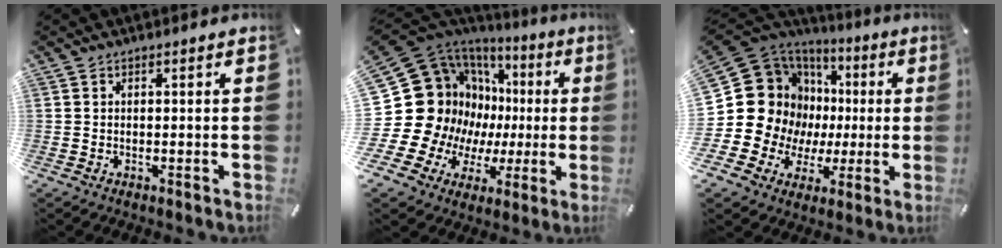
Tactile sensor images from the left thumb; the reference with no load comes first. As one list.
[{"total": 22.1, "force": [4.6, 18.0, 12.0], "torque": [-0.233, -0.067, 0.128]}, {"total": 19.0, "force": [2.6, 17.1, 7.8], "torque": [-0.159, -0.040, 0.082]}]